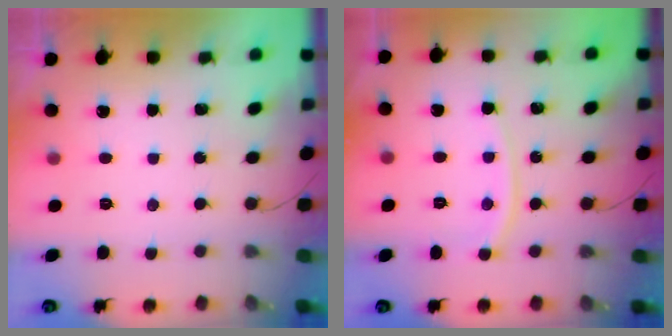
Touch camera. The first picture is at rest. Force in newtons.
{"total": 6.4, "press": 6.4, "slide": 0.8}